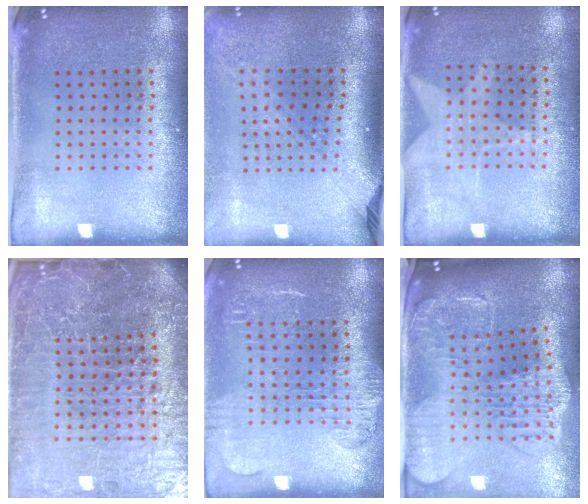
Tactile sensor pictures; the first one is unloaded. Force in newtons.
{"total": 2.3, "press": 1.7, "slide": 1.6}
{"total": 1.3, "press": 0.9, "slide": 0.9}
{"total": 7.1, "press": 6.3, "slide": 3.5}
{"total": 1.7, "press": 1.5, "slide": 0.8}
{"total": 2.9, "press": 2.5, "slide": 1.5}